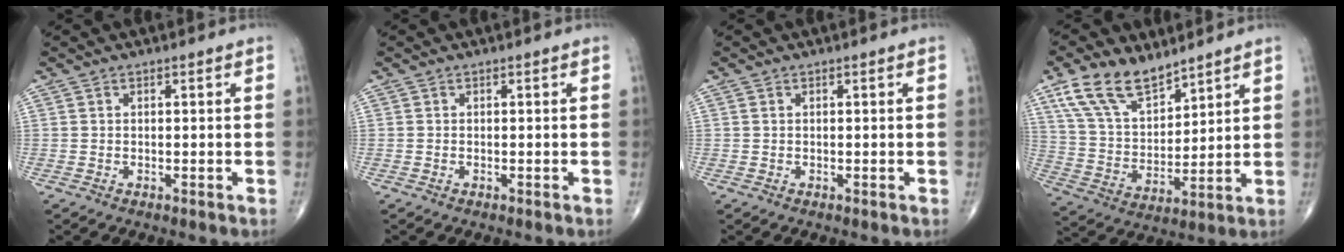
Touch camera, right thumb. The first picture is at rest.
{"total": 0.0}
{"total": 0.0}
{"total": 13.3, "force": [9.3, 6.4, 7.0], "torque": [-0.111, -0.041, 0.189]}